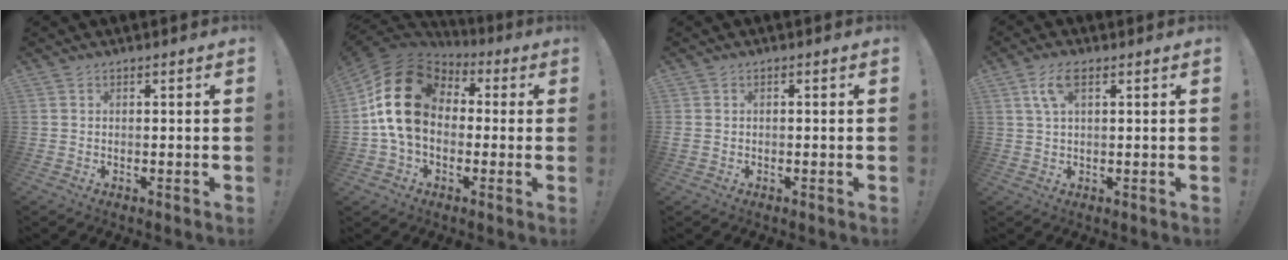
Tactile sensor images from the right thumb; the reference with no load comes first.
{"total": 20.5, "force": [3.1, 14.8, 13.9], "torque": [-0.243, 0.013, 0.062]}
{"total": 0.9, "force": [-0.5, 0.3, 0.6], "torque": [-0.013, 0.003, -0.009]}
{"total": 5.9, "force": [2.5, 2.6, 4.7], "torque": [-0.088, 0.006, 0.045]}